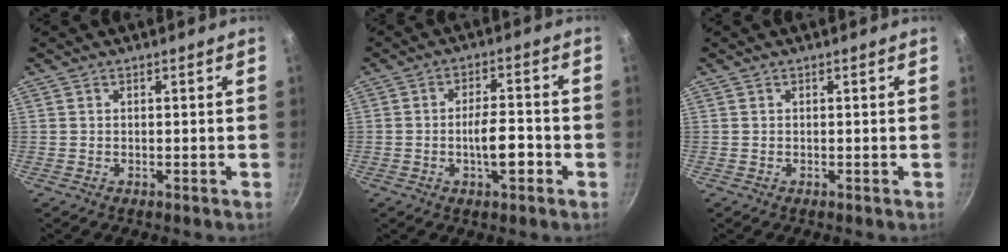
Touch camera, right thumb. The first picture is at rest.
{"total": 7.0, "force": [-2.3, 2.6, 6.1], "torque": [-0.086, 0.022, -0.038]}
{"total": 0.0}